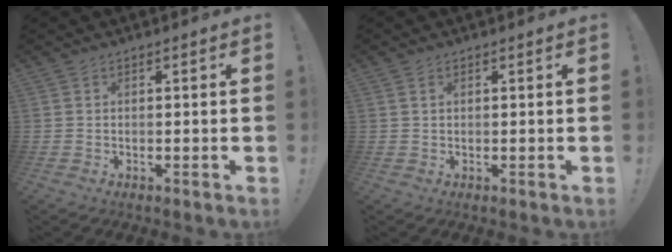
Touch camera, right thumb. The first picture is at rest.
{"total": 1.0, "force": [0.5, 0.6, 0.6], "torque": [-0.007, -0.001, 0.008]}